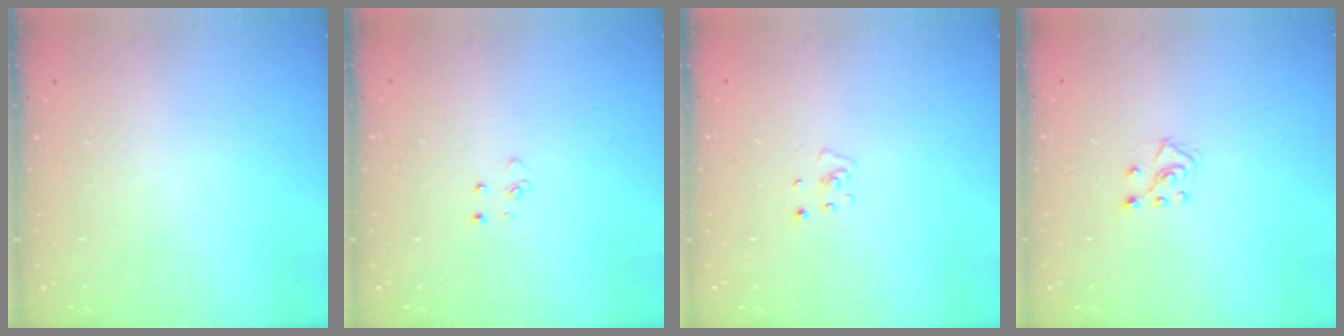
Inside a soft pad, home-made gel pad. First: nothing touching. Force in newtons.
{"total": 2.8, "press": 2.8, "slide": 0.3}
{"total": 2.2, "press": 2.2, "slide": 0.2}
{"total": 4.9, "press": 4.8, "slide": 0.8}